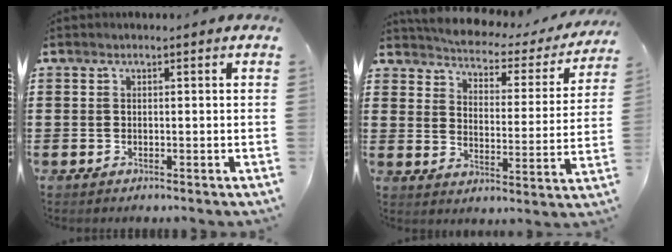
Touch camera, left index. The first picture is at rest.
{"total": 3.1, "force": [3.0, 0.5, 0.6], "torque": [-0.034, -0.029, 0.041]}